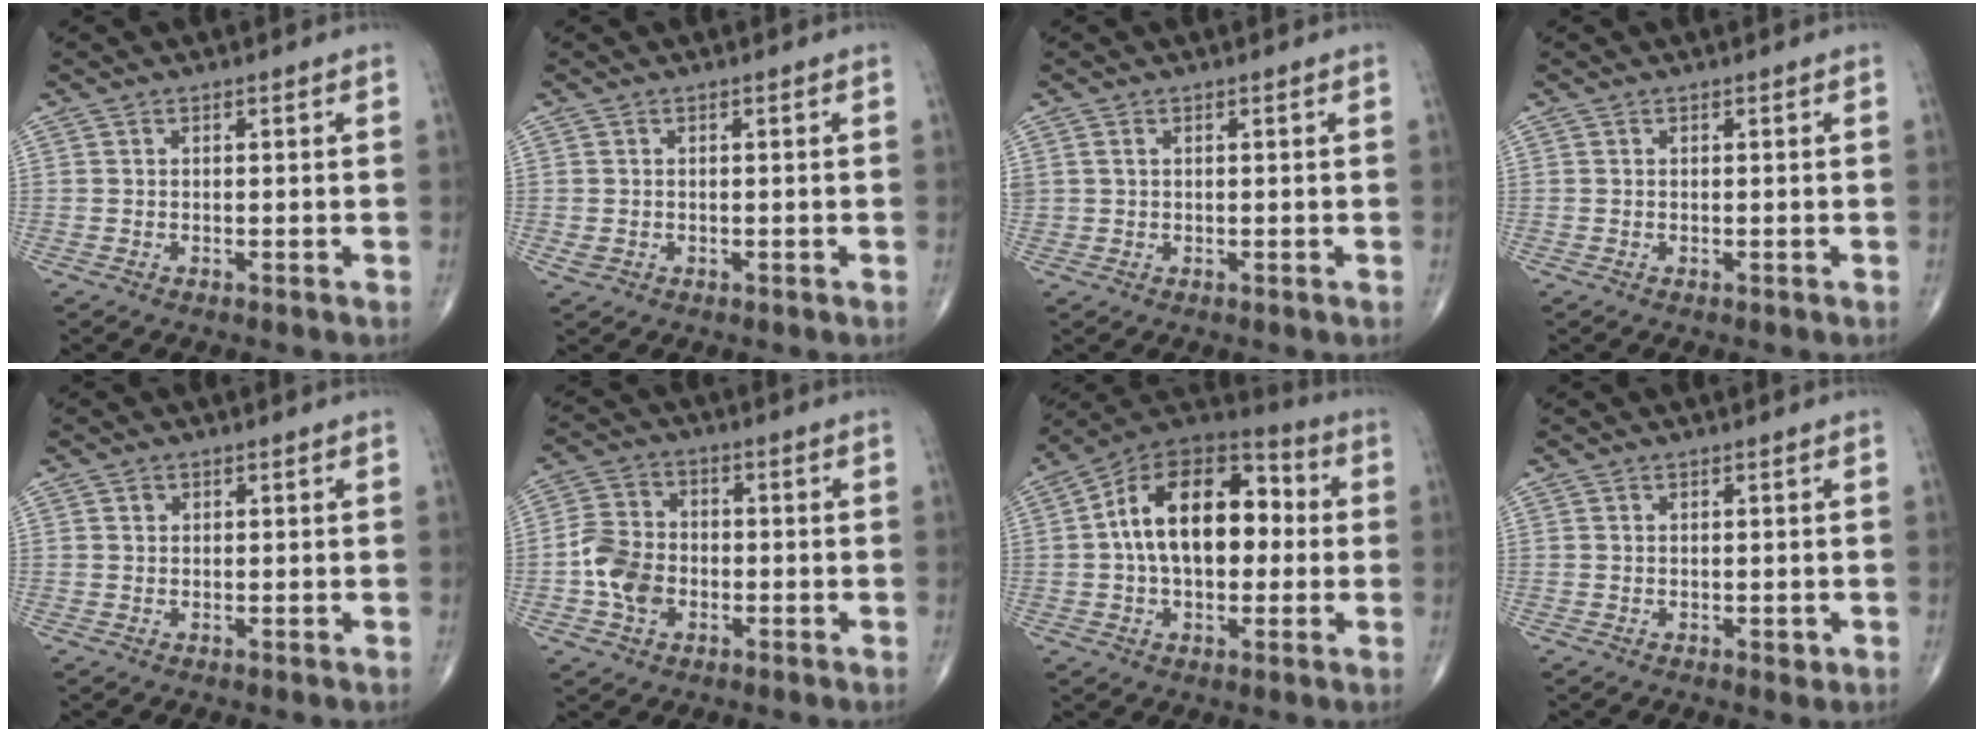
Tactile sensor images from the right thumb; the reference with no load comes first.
{"total": 1.2, "force": [-0.1, 1.1, 0.6], "torque": [-0.014, 0.000, 0.002]}
{"total": 1.1, "force": [0.4, 0.8, 0.7], "torque": [-0.014, 0.002, 0.011]}
{"total": 0.0}
{"total": 0.9, "force": [0.3, 0.8, 0.2], "torque": [0.001, 0.000, 0.005]}
{"total": 8.4, "force": [-2.0, 6.4, 5.0], "torque": [-0.083, 0.019, -0.045]}
{"total": 19.6, "force": [1.3, 11.9, 15.6], "torque": [-0.229, 0.038, 0.013]}
{"total": 1.0, "force": [-0.1, 0.7, 0.8], "torque": [-0.008, -0.003, 0.000]}